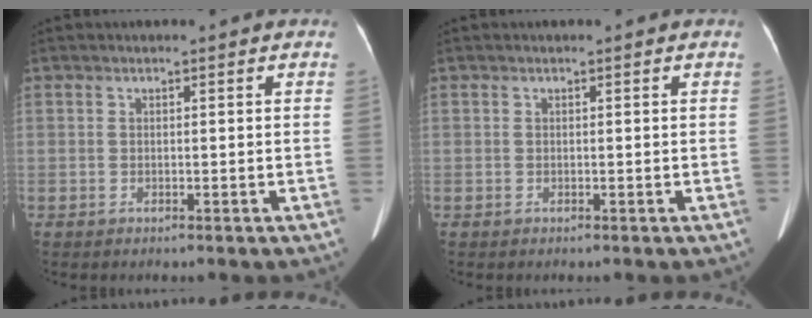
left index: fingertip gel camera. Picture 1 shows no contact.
{"total": 0.0}